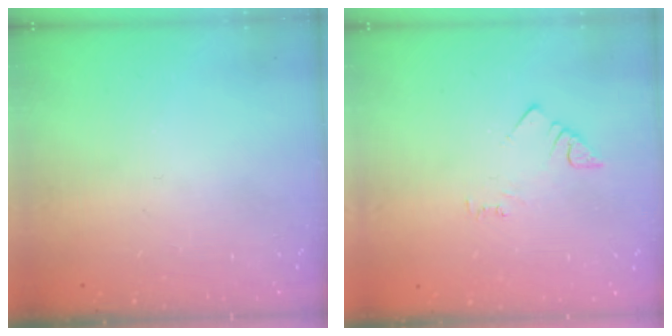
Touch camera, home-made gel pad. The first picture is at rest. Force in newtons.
{"total": 2.5, "press": 2.5, "slide": 0.4}